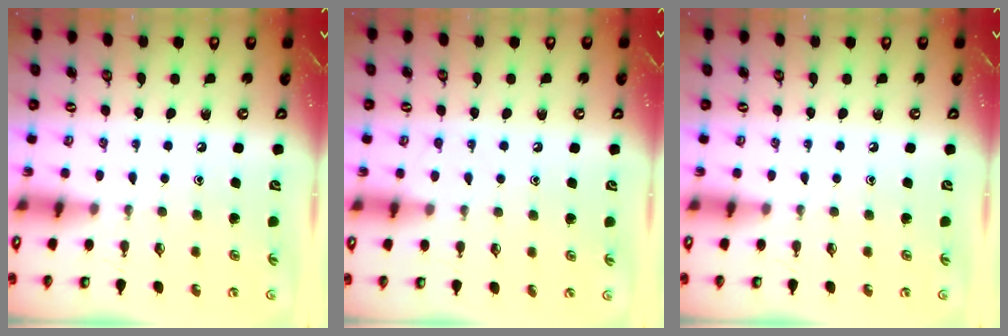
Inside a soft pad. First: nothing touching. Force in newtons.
{"total": 5.9, "press": 5.9, "slide": 0.8}
{"total": 0.0}